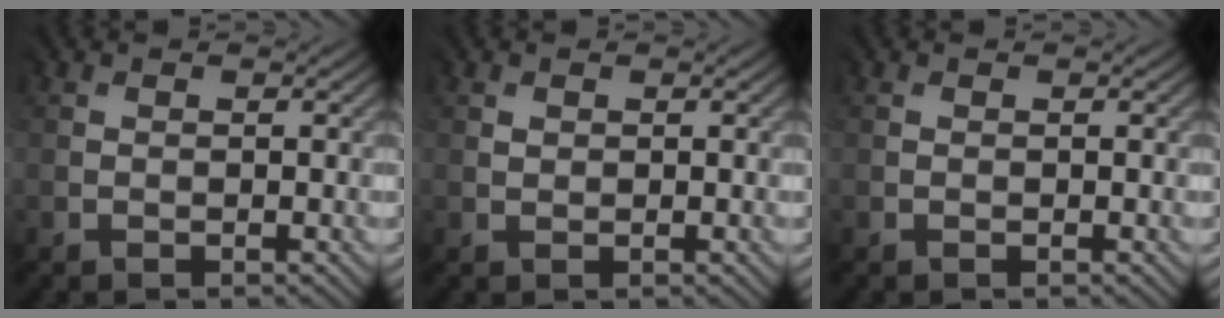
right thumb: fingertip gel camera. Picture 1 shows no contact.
{"total": 1.1, "force": [0.9, 0.7, -0.1], "torque": [0.002, -0.002, 0.020]}
{"total": 0.0}